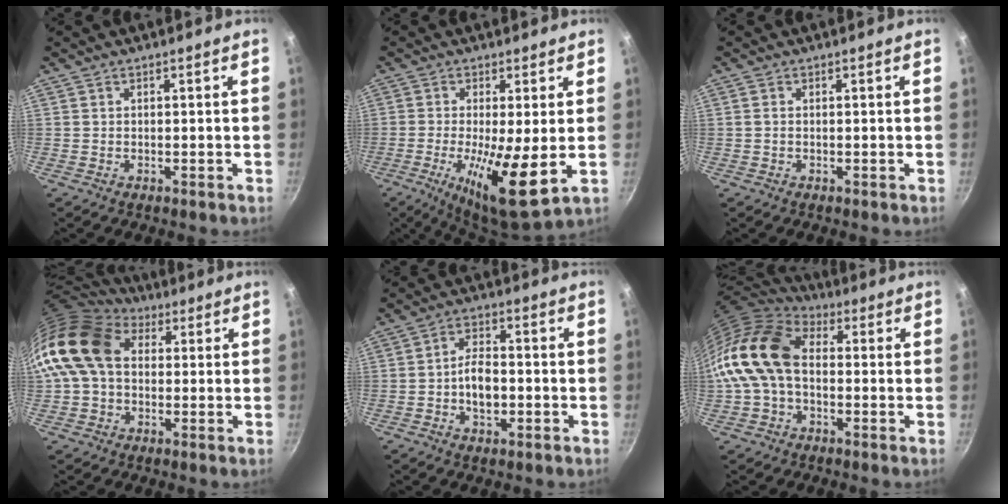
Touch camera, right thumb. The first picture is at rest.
{"total": 12.8, "force": [-1.9, 3.0, 12.3], "torque": [-0.213, -0.018, -0.029]}
{"total": 0.9, "force": [0.0, 0.5, 0.7], "torque": [-0.016, 0.002, -0.002]}
{"total": 15.3, "force": [2.4, 11.4, 10.0], "torque": [-0.172, 0.025, 0.028]}
{"total": 6.5, "force": [-1.5, 3.7, 5.2], "torque": [-0.078, 0.021, -0.029]}
{"total": 16.1, "force": [-0.5, 11.1, 11.7], "torque": [-0.212, 0.039, -0.025]}